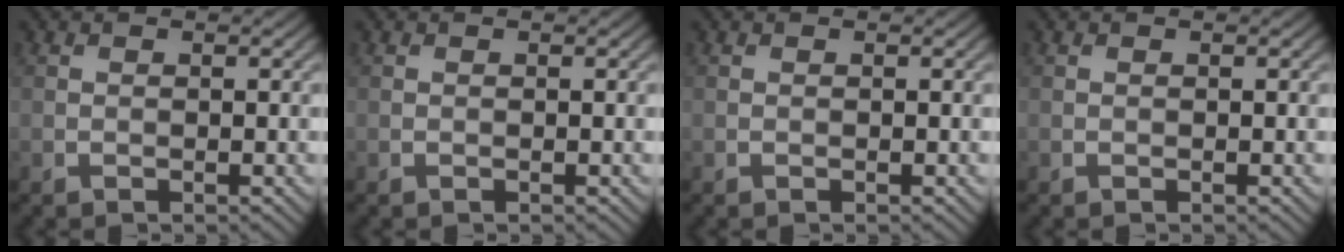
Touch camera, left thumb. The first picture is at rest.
{"total": 0.0}
{"total": 0.0}
{"total": 0.0}